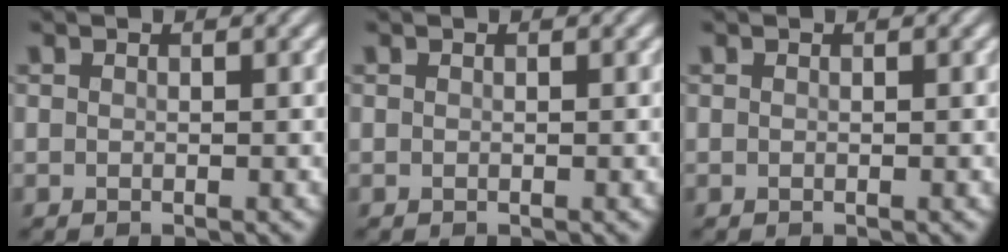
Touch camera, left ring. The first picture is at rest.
{"total": 0.0}
{"total": 0.0}